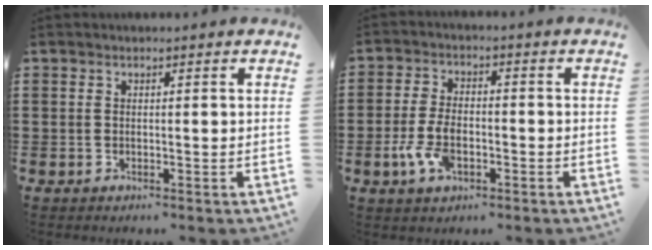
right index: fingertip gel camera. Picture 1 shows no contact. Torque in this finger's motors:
{"motor_torque": [1.43, 0.71, 0.53, 0.12]}